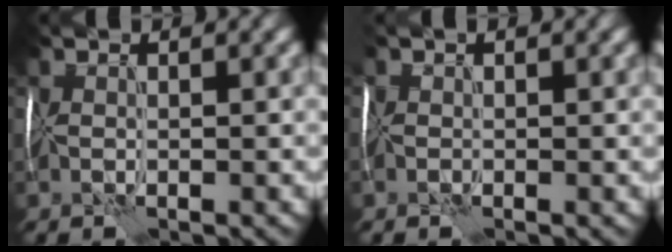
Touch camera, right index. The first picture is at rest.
{"total": 0.5, "force": [-0.3, 0.1, 0.4], "torque": [-0.007, -0.002, -0.011]}